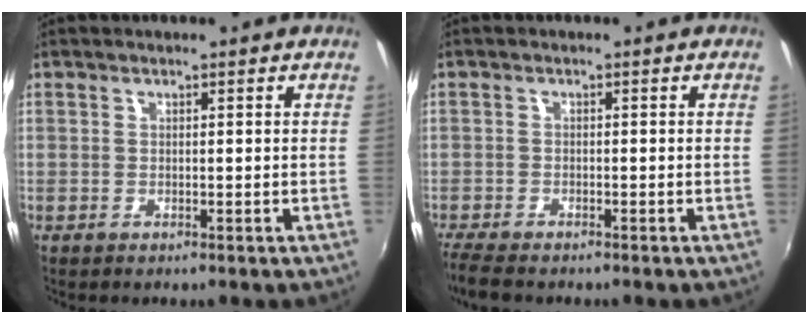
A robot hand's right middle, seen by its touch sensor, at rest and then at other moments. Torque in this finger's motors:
{"motor_torque": [0.23, -0.23, 0.05, 0.01]}